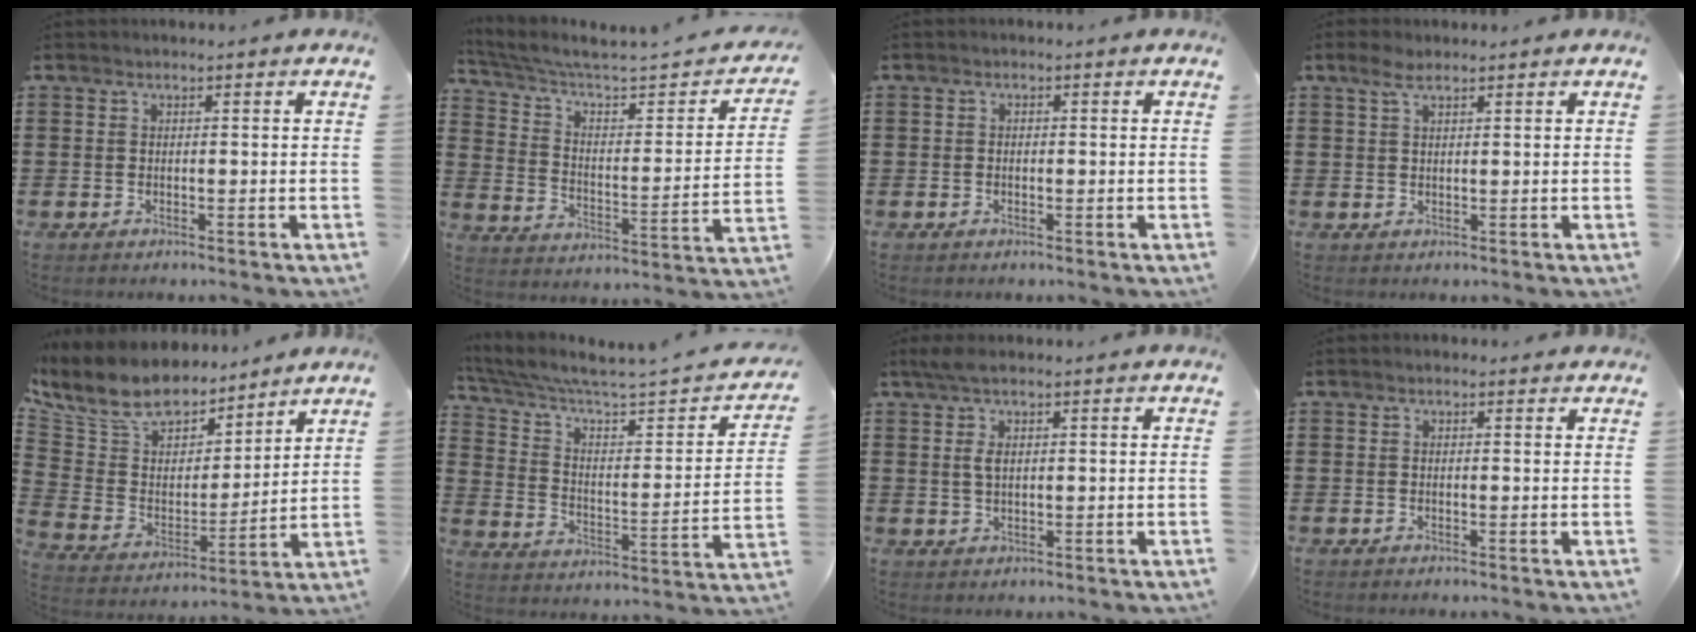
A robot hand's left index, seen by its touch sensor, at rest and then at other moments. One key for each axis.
{"total": 4.4, "fx": 3.1, "fy": 1.3, "fz": 2.8, "tx": -0.073, "ty": -0.029, "tz": 0.043}
{"total": 0.7, "fx": -0.3, "fy": 0.5, "fz": 0.4, "tx": -0.009, "ty": 0.002, "tz": -0.006}
{"total": 2.8, "fx": 1.7, "fy": 1.5, "fz": 1.6, "tx": -0.037, "ty": 0.008, "tz": 0.031}
{"total": 10.1, "fx": 8.8, "fy": 4.1, "fz": 2.8, "tx": -0.104, "ty": -0.051, "tz": 0.159}
{"total": 4.6, "fx": 3.3, "fy": 0.9, "fz": 3.1, "tx": -0.078, "ty": -0.034, "tz": 0.048}
{"total": 3.2, "fx": 1.4, "fy": 1.2, "fz": 2.7, "tx": -0.057, "ty": 0.007, "tz": 0.023}
{"total": 0.6, "fx": 0.3, "fy": 0.4, "fz": 0.4, "tx": -0.008, "ty": 0.005, "tz": 0.004}